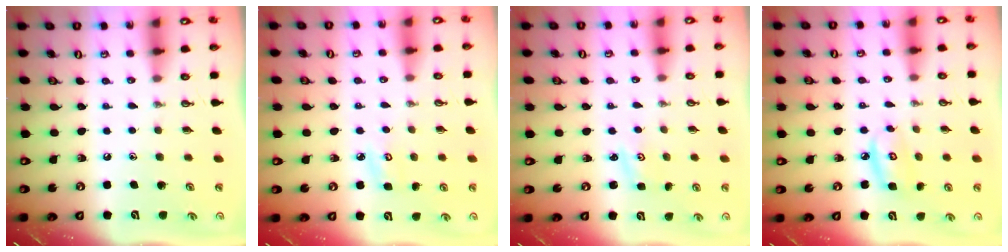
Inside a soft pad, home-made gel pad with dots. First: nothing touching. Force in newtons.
{"total": 5.1, "press": 5.0, "slide": 0.5}
{"total": 1.1, "press": 1.1, "slide": 0.3}
{"total": 5.3, "press": 5.3, "slide": 0.3}